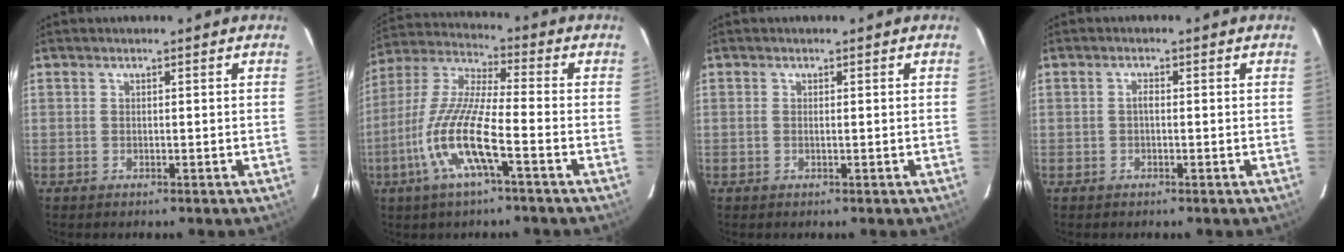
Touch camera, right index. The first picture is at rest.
{"total": 13.9, "force": [-5.5, 1.7, 12.6], "torque": [-0.264, -0.008, -0.115]}
{"total": 0.5, "force": [0.0, -0.1, 0.5], "torque": [-0.011, 0.001, -0.002]}
{"total": 1.0, "force": [-0.2, 0.5, 0.8], "torque": [-0.015, 0.006, -0.005]}